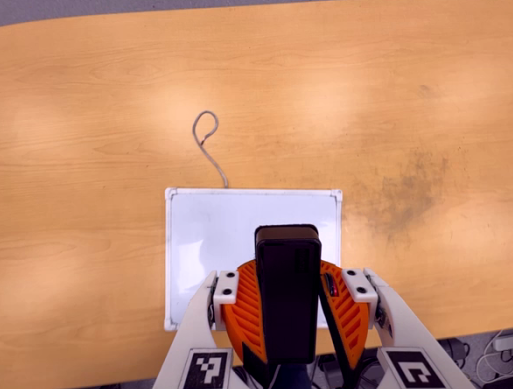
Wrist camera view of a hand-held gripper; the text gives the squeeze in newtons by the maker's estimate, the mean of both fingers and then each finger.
{"total": 8.9, "left": 8.6, "right": 9.1}